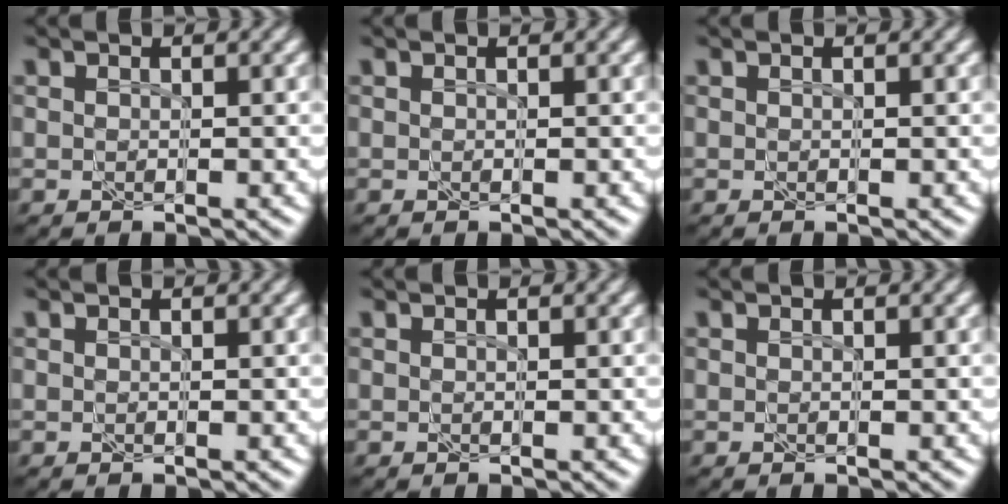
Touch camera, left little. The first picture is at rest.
{"total": 0.0}
{"total": 0.0}
{"total": 0.0}
{"total": 0.0}
{"total": 0.0}